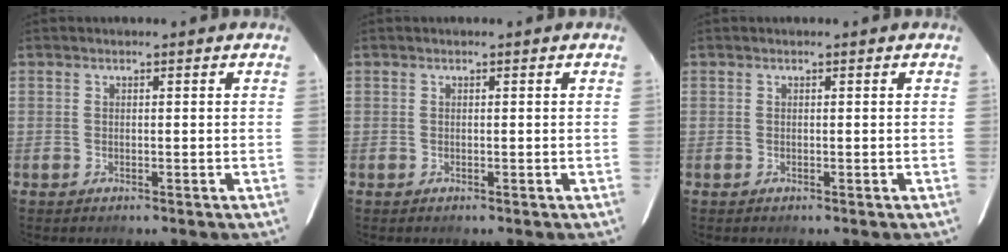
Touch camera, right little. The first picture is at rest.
{"total": 0.0}
{"total": 0.0}